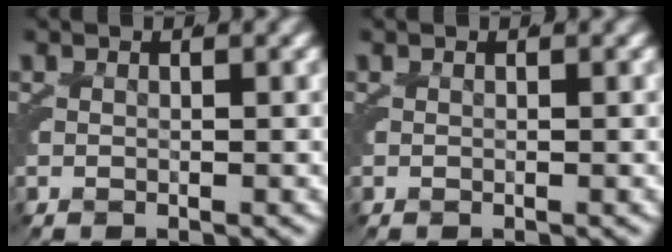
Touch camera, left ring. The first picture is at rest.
{"total": 0.0}